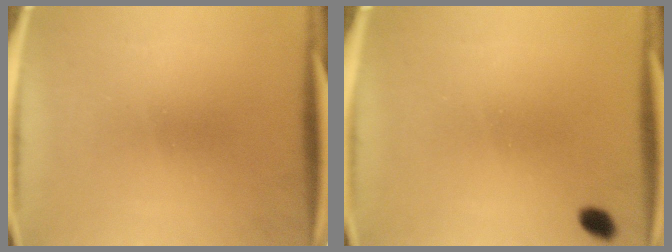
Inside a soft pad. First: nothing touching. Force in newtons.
{"total": 1.8}